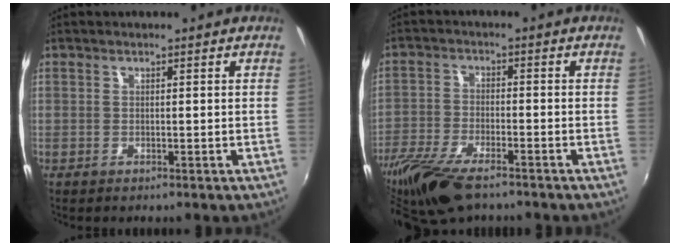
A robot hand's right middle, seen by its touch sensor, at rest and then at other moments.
{"total": 13.2, "force": [-9.8, 4.2, 7.8], "torque": [-0.186, -0.036, -0.187]}